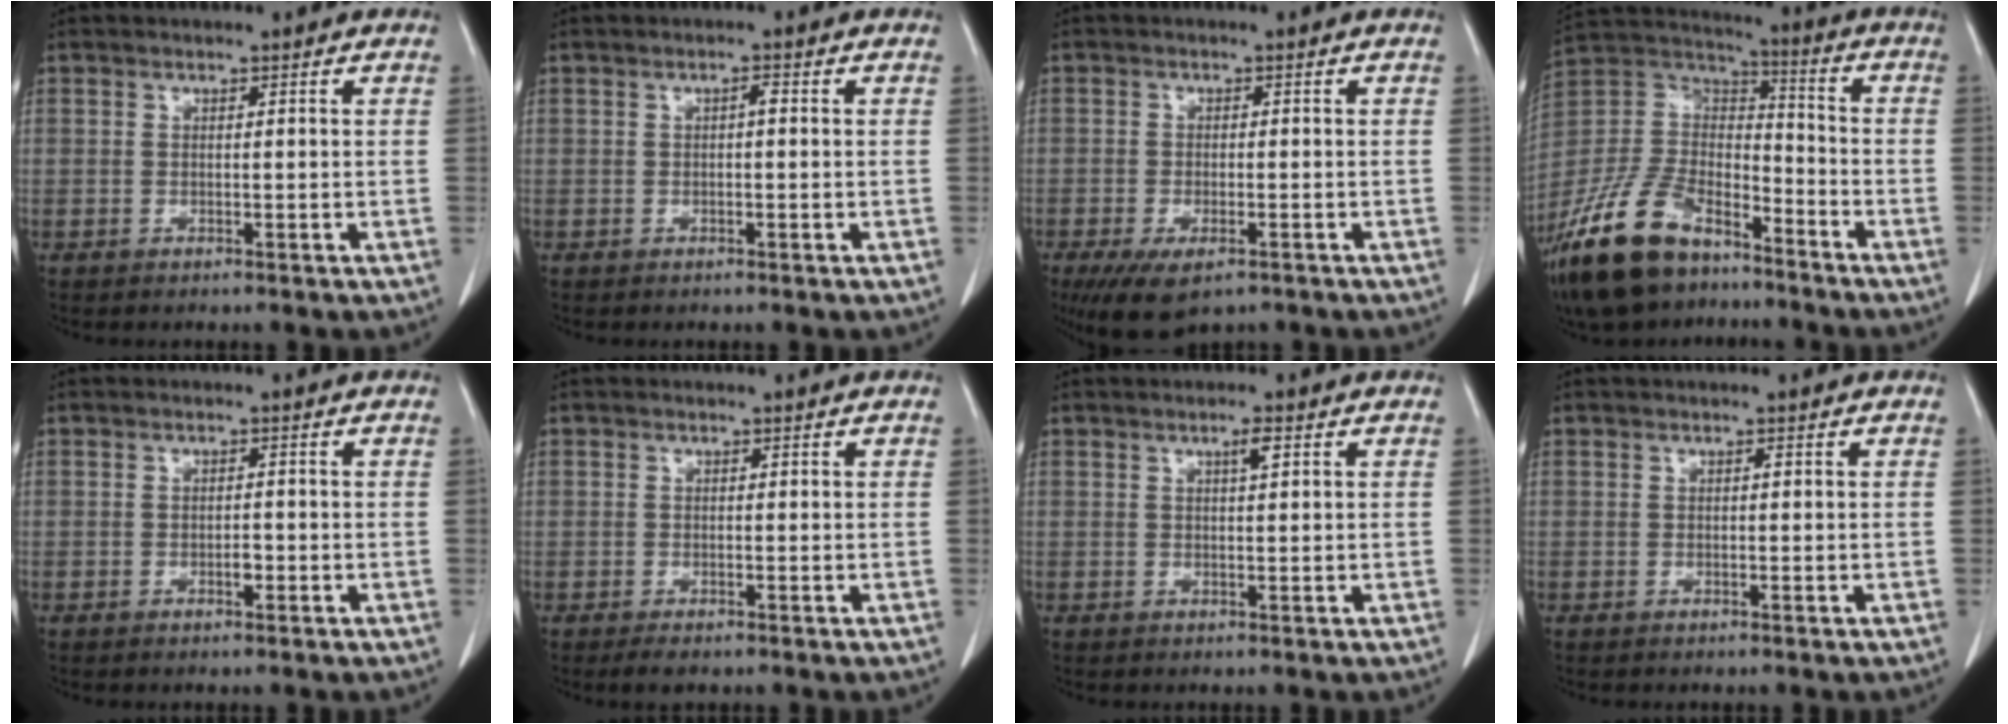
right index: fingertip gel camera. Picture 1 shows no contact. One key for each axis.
{"total": 0.9, "fx": 0.0, "fy": 0.2, "fz": 0.9, "tx": -0.014, "ty": 0.002, "tz": 0.000}
{"total": 7.3, "fx": -4.7, "fy": 3.0, "fz": 4.8, "tx": -0.080, "ty": -0.012, "tz": -0.073}
{"total": 18.2, "fx": -12.9, "fy": 8.4, "fz": 9.8, "tx": -0.214, "ty": 0.013, "tz": -0.239}
{"total": 1.2, "fx": -0.5, "fy": 0.6, "fz": 0.9, "tx": -0.015, "ty": 0.001, "tz": -0.007}
{"total": 1.5, "fx": -0.9, "fy": 1.0, "fz": 0.7, "tx": -0.015, "ty": 0.000, "tz": -0.011}
{"total": 1.6, "fx": 0.7, "fy": 0.1, "fz": 1.5, "tx": -0.027, "ty": 0.000, "tz": 0.012}
{"total": 0.0}